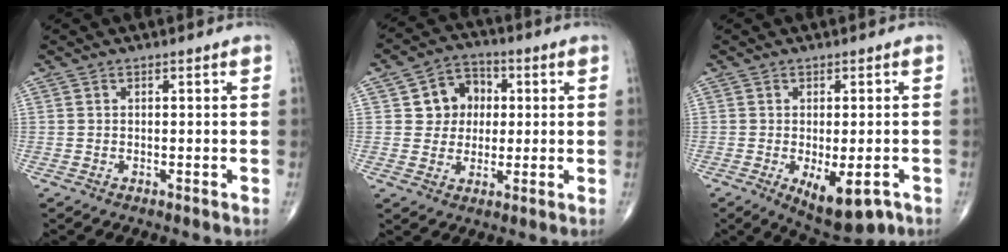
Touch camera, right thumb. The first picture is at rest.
{"total": 8.5, "force": [1.5, 7.6, 3.6], "torque": [-0.012, 0.006, 0.018]}
{"total": 9.4, "force": [-3.8, 3.9, 7.7], "torque": [-0.102, -0.008, -0.046]}